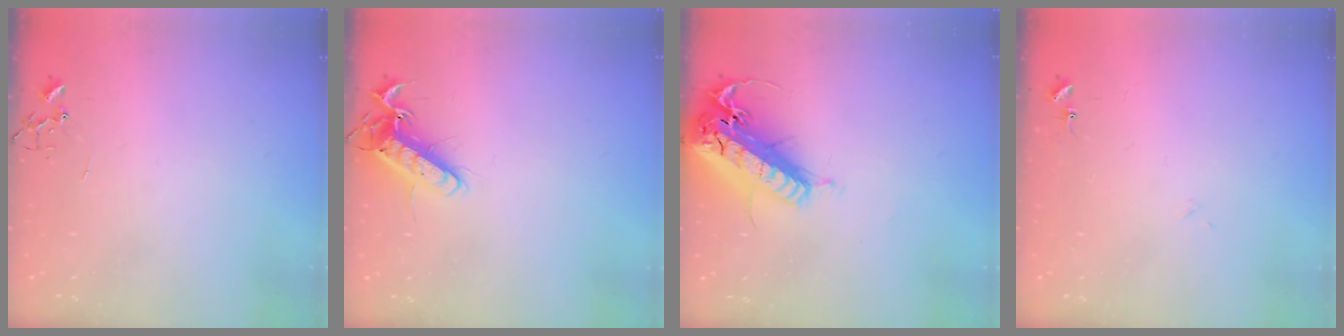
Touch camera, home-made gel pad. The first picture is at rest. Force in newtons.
{"total": 13.2, "press": 13.2, "slide": 1.3}
{"total": 26.2, "press": 25.6, "slide": 5.5}
{"total": 7.8, "press": 7.8, "slide": 0.6}